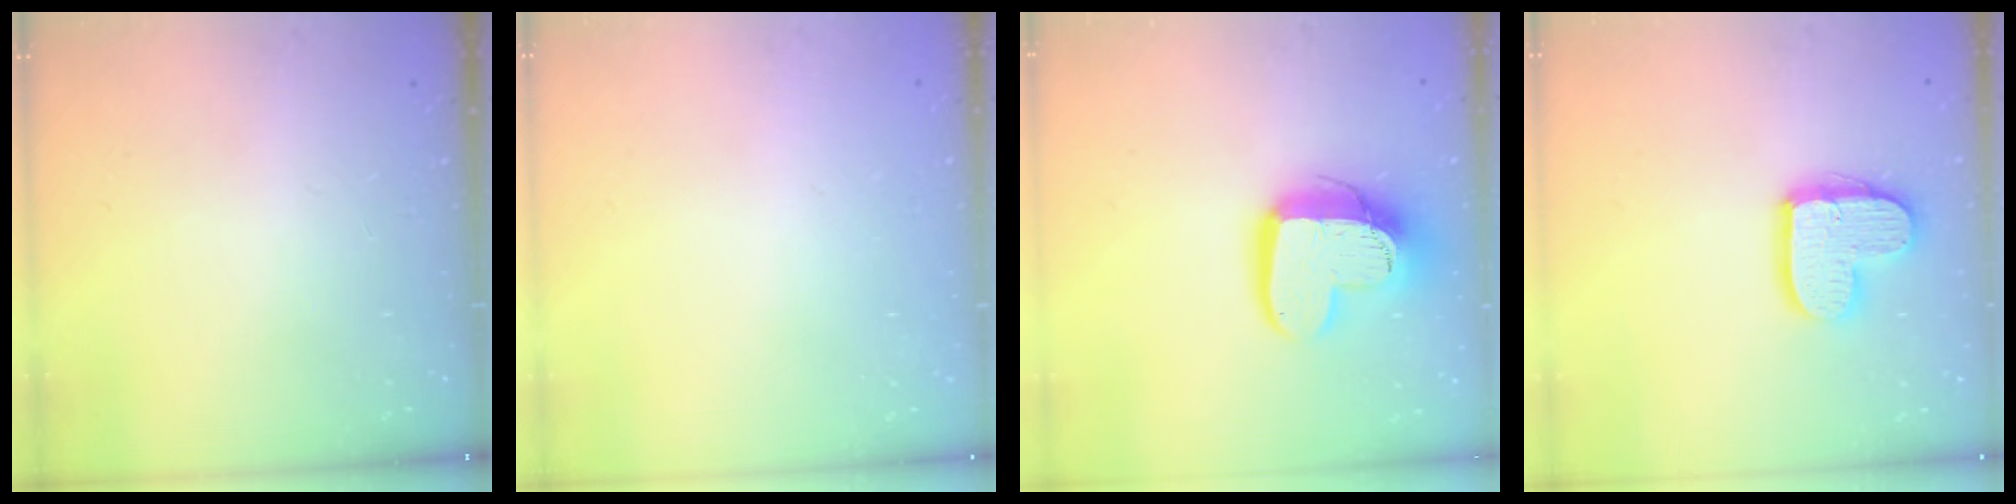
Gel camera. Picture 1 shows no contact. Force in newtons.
{"total": 0.0}
{"total": 16.9, "press": 16.9, "slide": 1.4}
{"total": 12.6, "press": 12.6, "slide": 0.9}